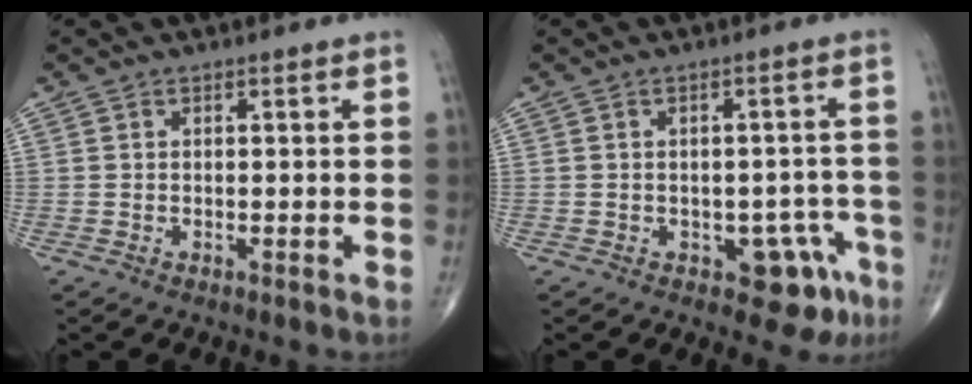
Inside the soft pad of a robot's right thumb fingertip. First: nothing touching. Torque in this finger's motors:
{"motor_torque": [2.46, 2.07, 0.24, -0.46, 0.00]}